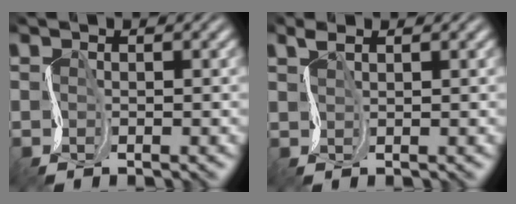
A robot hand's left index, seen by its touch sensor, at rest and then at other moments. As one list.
[{"total": 1.4, "force": [1.3, 0.4, -0.3], "torque": [0.006, 0.009, 0.023]}]